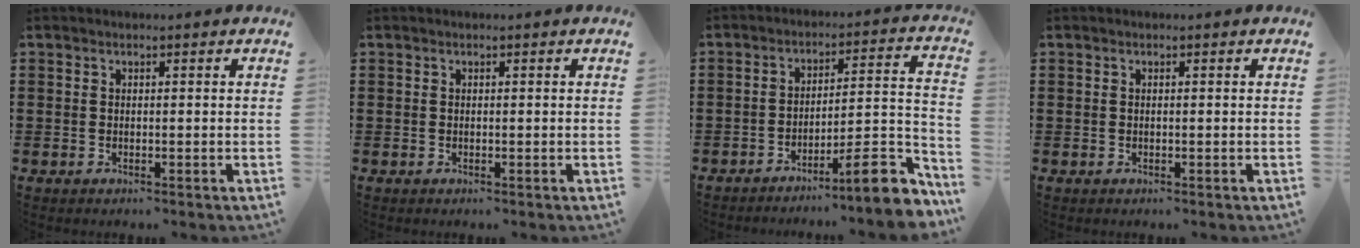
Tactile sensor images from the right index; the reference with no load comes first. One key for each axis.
{"total": 0.0}
{"total": 8.8, "fx": -6.1, "fy": 0.8, "fz": 6.3, "tx": -0.096, "ty": 0.001, "tz": -0.114}
{"total": 0.0}